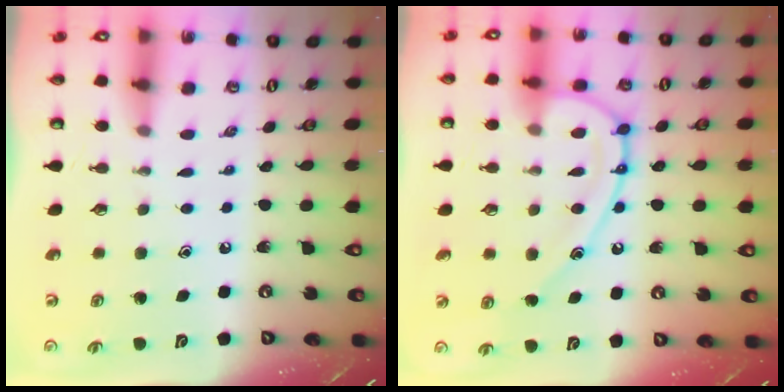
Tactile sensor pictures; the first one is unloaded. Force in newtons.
{"total": 14.1, "press": 14.0, "slide": 1.6}